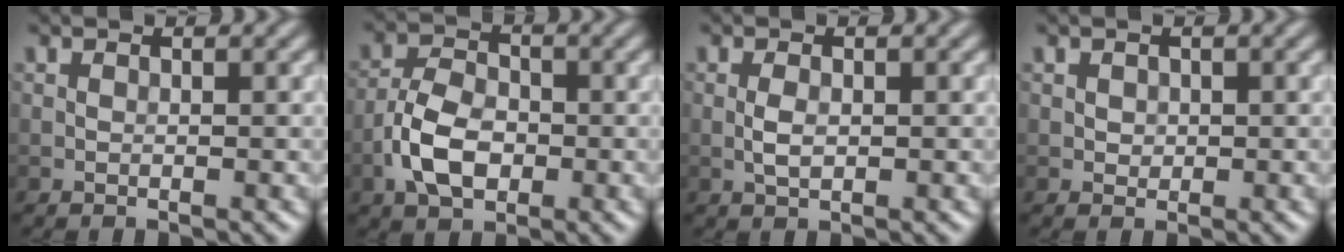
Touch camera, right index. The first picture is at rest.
{"total": 4.9, "force": [-1.8, 3.0, 3.5], "torque": [-0.065, 0.005, -0.038]}
{"total": 1.5, "force": [-0.1, 0.7, 1.3], "torque": [-0.028, 0.001, -0.004]}
{"total": 0.7, "force": [0.2, 0.6, 0.2], "torque": [-0.002, -0.004, 0.004]}